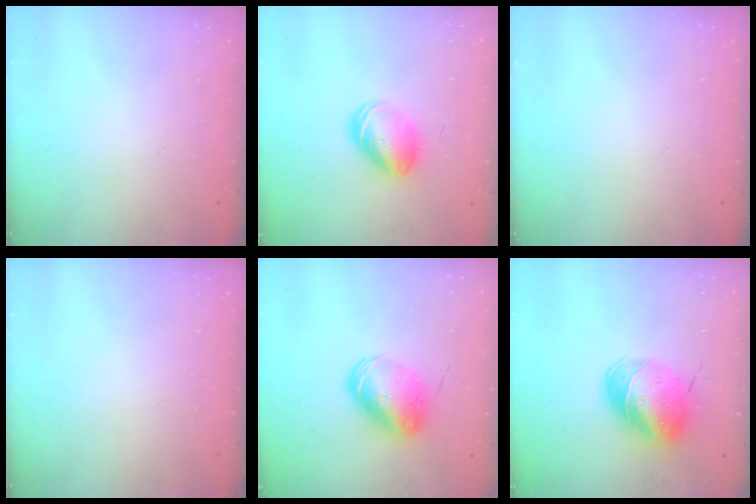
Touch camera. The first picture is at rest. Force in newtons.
{"total": 9.3, "press": 9.2, "slide": 1.5}
{"total": 0.0}
{"total": 0.0}
{"total": 9.9, "press": 9.8, "slide": 1.4}
{"total": 9.4, "press": 9.2, "slide": 1.8}